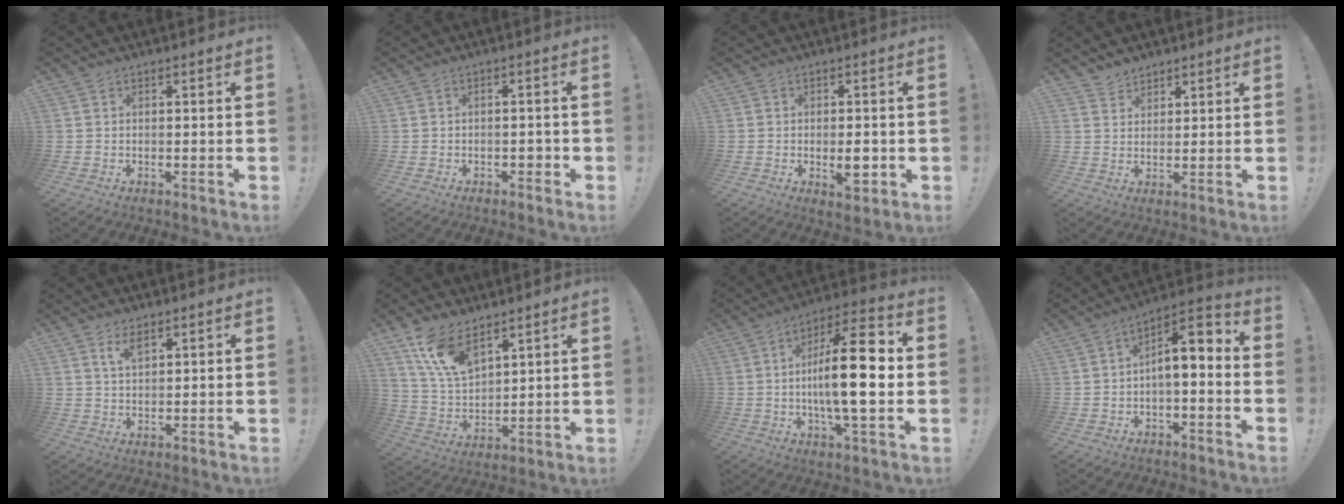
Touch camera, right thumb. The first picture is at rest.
{"total": 2.0, "force": [-1.1, 1.0, 1.4], "torque": [-0.026, 0.006, -0.017]}
{"total": 4.6, "force": [-1.0, 2.2, 3.9], "torque": [-0.050, 0.005, -0.014]}
{"total": 3.9, "force": [3.5, 1.7, 0.1], "torque": [-0.001, -0.024, 0.066]}
{"total": 4.0, "force": [2.4, 1.6, 2.7], "torque": [-0.042, -0.007, 0.041]}
{"total": 13.1, "force": [9.1, 6.2, 7.0], "torque": [-0.146, -0.042, 0.177]}
{"total": 19.2, "force": [-0.9, 5.1, 18.5], "torque": [-0.314, 0.003, -0.023]}
{"total": 7.1, "force": [-0.7, 2.9, 6.4], "torque": [-0.093, -0.001, -0.011]}